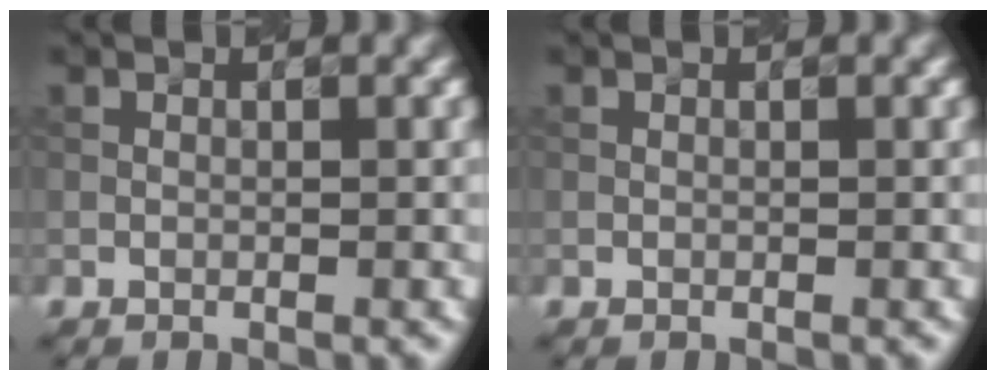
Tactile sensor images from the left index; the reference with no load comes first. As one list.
[{"total": 0.0}]